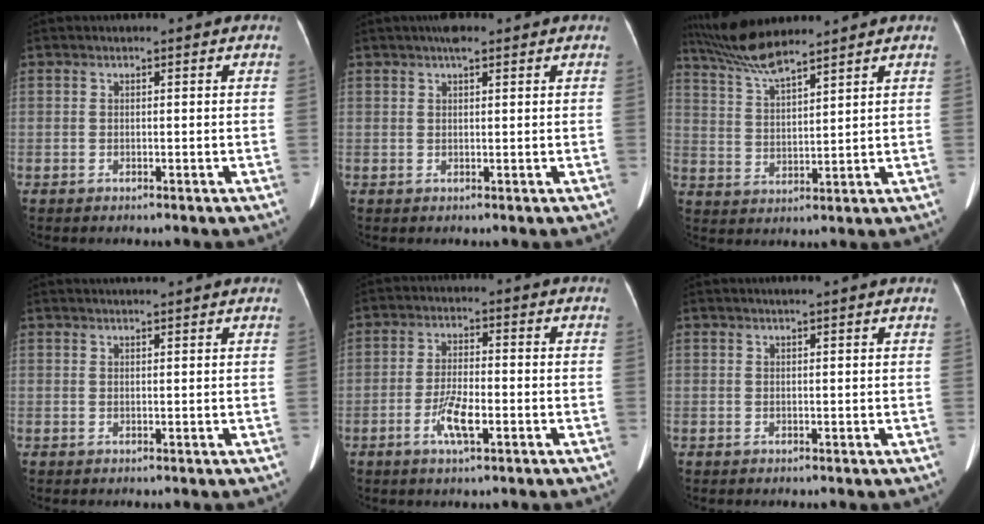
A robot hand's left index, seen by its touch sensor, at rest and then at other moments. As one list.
[{"total": 2.5, "force": [1.7, 0.6, 1.7], "torque": [-0.028, 0.013, 0.025]}, {"total": 8.1, "force": [7.4, 0.2, 3.5], "torque": [-0.079, 0.010, 0.146]}, {"total": 3.3, "force": [3.0, 0.0, 1.3], "torque": [-0.016, 0.018, 0.035]}, {"total": 5.3, "force": [-2.3, 1.1, 4.6], "torque": [-0.093, -0.003, -0.046]}, {"total": 2.6, "force": [2.2, -0.2, 1.4], "torque": [-0.013, 0.018, 0.026]}]